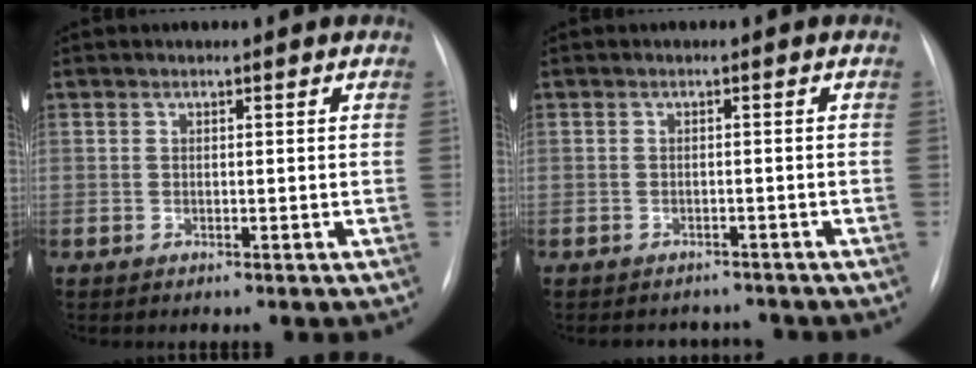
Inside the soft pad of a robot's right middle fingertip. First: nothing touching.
{"total": 3.9, "force": [-3.6, 1.6, -0.2], "torque": [0.006, 0.008, -0.044]}